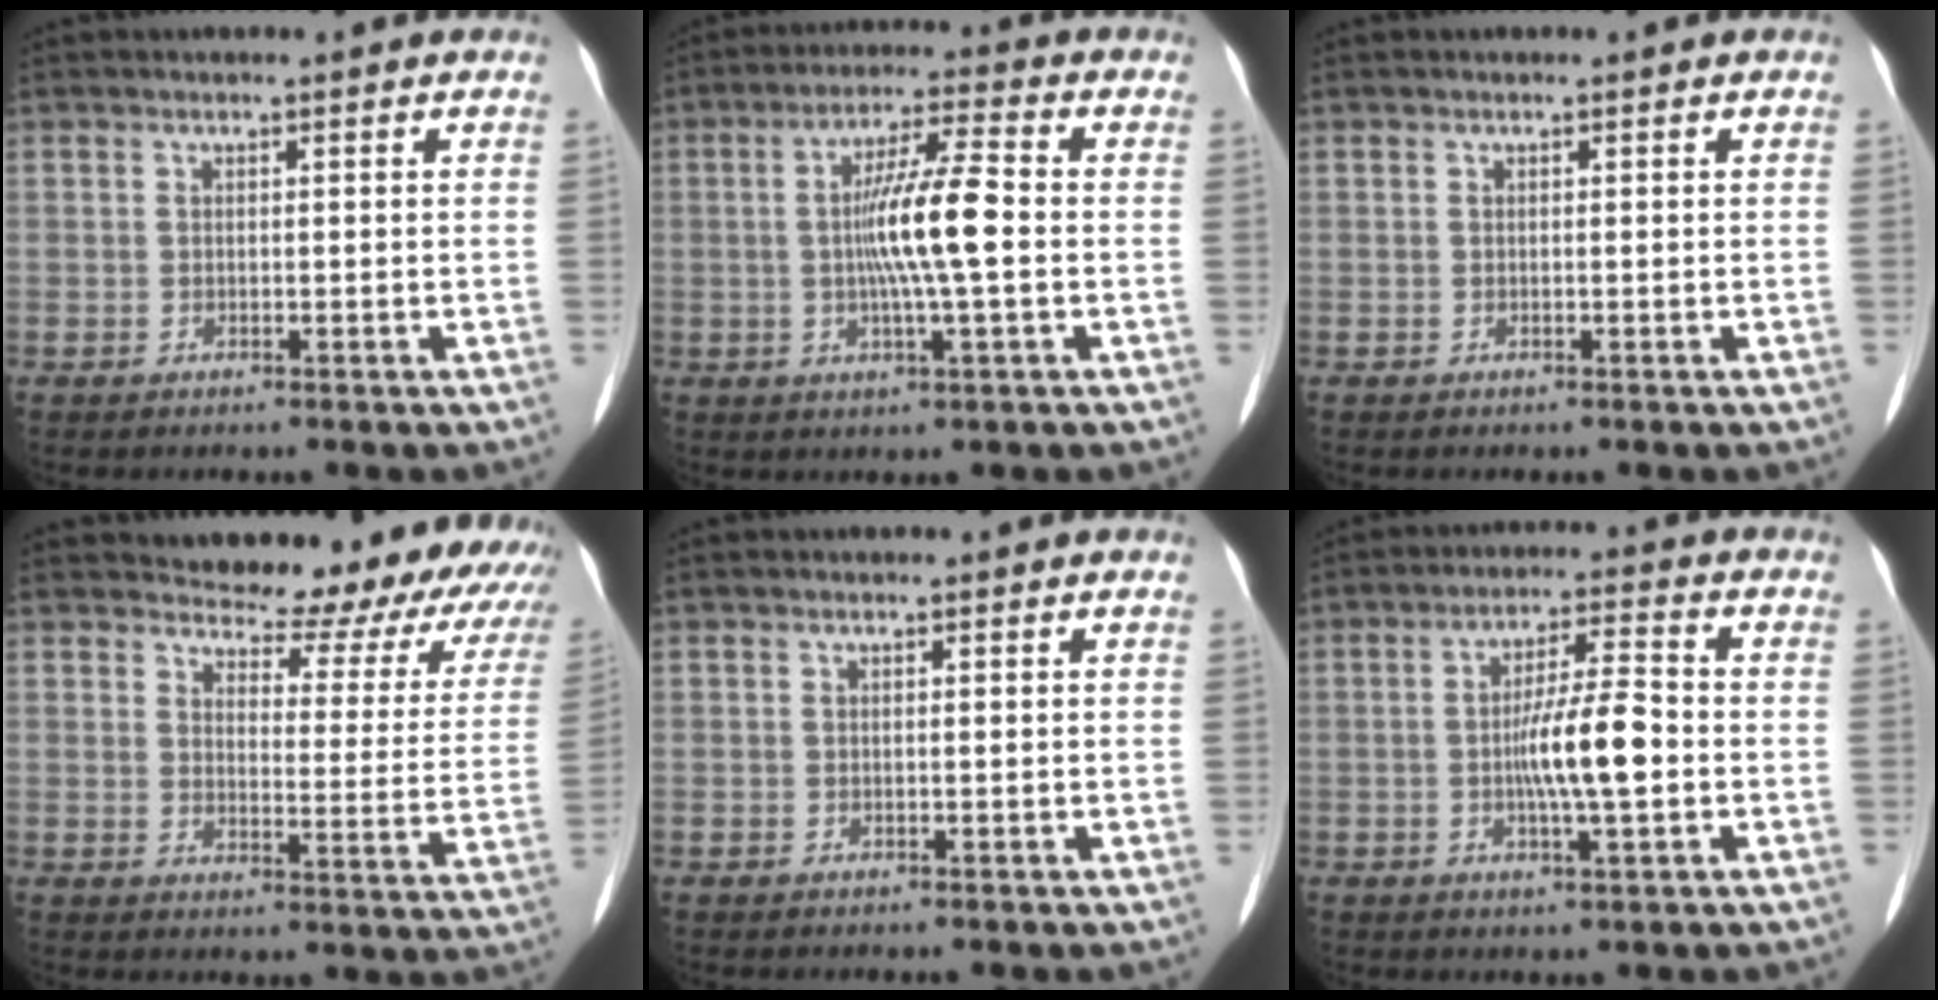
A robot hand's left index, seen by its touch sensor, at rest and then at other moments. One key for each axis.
{"total": 9.2, "fx": -0.4, "fy": 0.5, "fz": 9.2, "tx": -0.174, "ty": 0.002, "tz": -0.015}
{"total": 0.0}
{"total": 19.9, "fx": 18.3, "fy": 5.3, "fz": 5.7, "tx": -0.040, "ty": -0.066, "tz": 0.194}
{"total": 0.0}
{"total": 8.0, "fx": -1.2, "fy": 1.1, "fz": 7.8, "tx": -0.148, "ty": 0.002, "tz": -0.024}